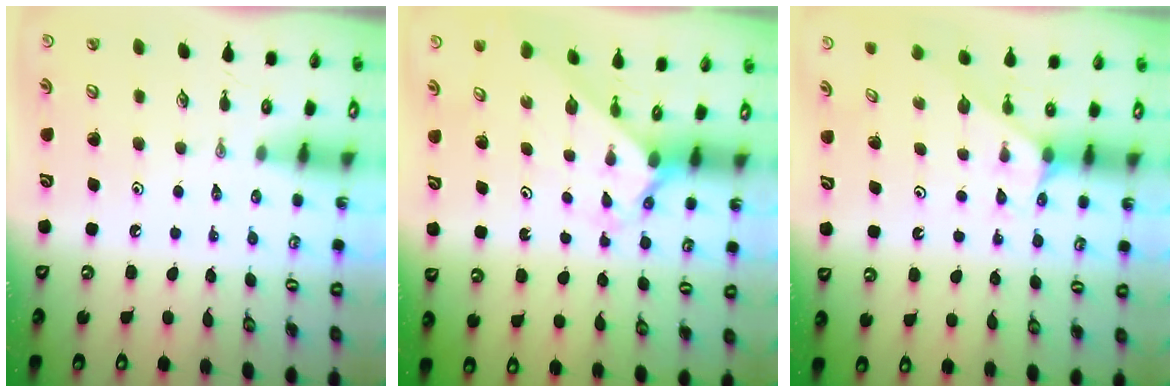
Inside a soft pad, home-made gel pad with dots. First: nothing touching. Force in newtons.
{"total": 1.9, "press": 1.9, "slide": 0.2}
{"total": 2.1, "press": 2.1, "slide": 0.4}